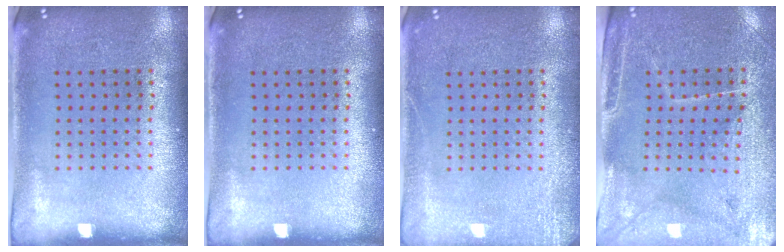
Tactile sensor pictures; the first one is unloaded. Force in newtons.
{"total": 0.0}
{"total": 2.3, "press": 2.3, "slide": 0.4}
{"total": 3.3, "press": 3.2, "slide": 1.0}